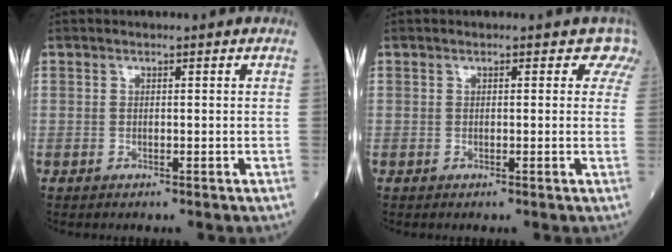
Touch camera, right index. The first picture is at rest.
{"total": 2.5, "force": [1.7, 1.8, 0.6], "torque": [0.023, -0.004, 0.000]}